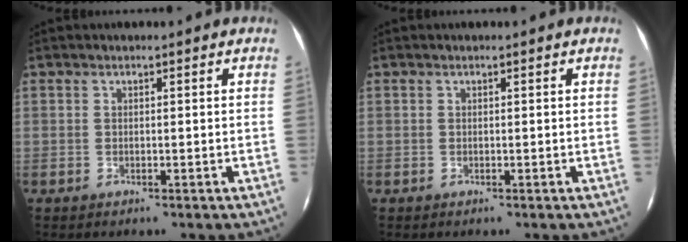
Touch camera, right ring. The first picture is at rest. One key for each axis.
{"total": 0.0}